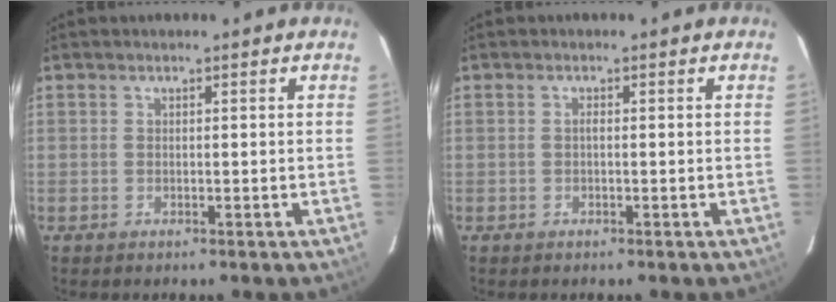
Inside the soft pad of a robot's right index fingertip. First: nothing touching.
{"total": 0.6, "force": [-0.2, 0.2, 0.5], "torque": [-0.009, 0.001, -0.004]}